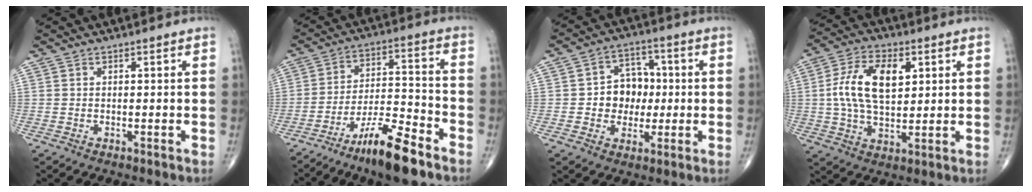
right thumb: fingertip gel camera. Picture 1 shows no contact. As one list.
[{"total": 12.8, "force": [-8.9, 2.6, 8.8], "torque": [-0.156, 0.065, -0.156]}, {"total": 8.9, "force": [-0.3, 7.4, 4.9], "torque": [-0.027, 0.020, -0.010]}, {"total": 13.1, "force": [2.6, 7.3, 10.6], "torque": [-0.189, 0.003, 0.046]}]